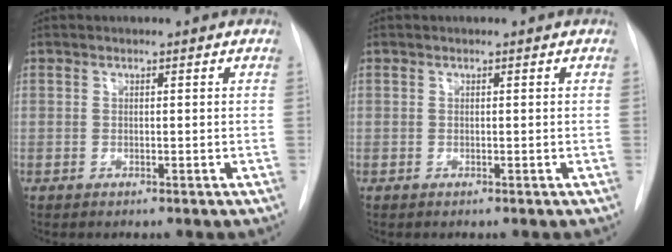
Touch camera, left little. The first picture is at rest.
{"total": 0.0}